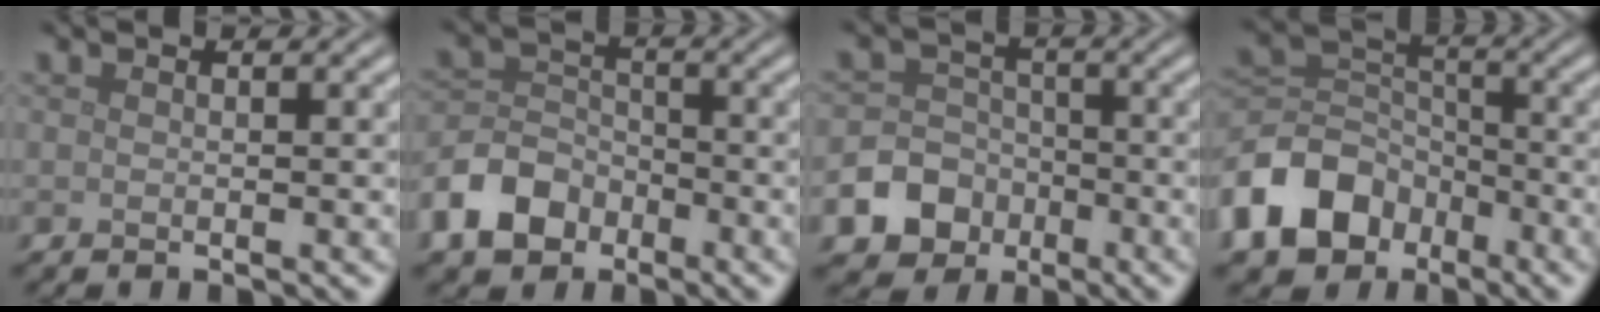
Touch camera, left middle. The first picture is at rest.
{"total": 5.2, "force": [-3.1, 3.6, 2.1], "torque": [-0.044, 0.001, -0.071]}
{"total": 8.2, "force": [-4.1, 7.0, 1.6], "torque": [-0.021, -0.020, -0.089]}
{"total": 8.1, "force": [-4.5, 5.8, 3.6], "torque": [-0.068, 0.001, -0.101]}